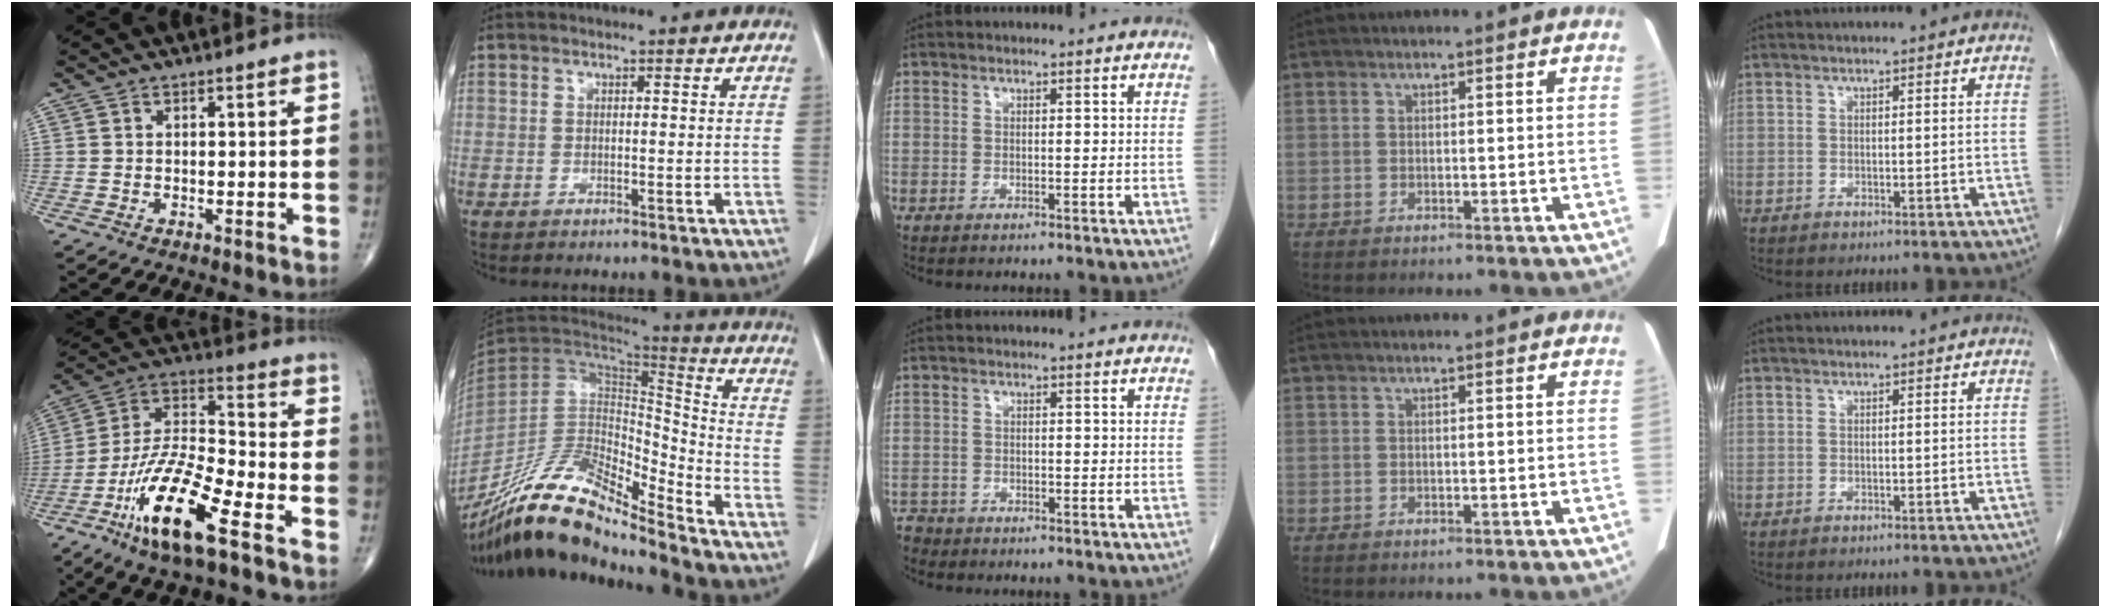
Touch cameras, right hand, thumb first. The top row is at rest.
{"thumb": {"total": 18.6, "force": [-10.1, 4.7, 14.9], "torque": [-0.299, 0.047, -0.189]}, "index": {"total": 21.4, "force": [-17.7, 3.7, 11.4], "torque": [-0.236, -0.001, -0.334]}, "middle": {"total": 1.9, "force": [-1.7, 0.6, -0.3], "torque": [0.000, -0.004, -0.034]}}